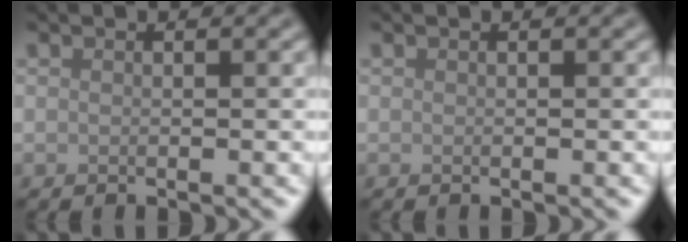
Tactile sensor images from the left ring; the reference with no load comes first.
{"total": 0.0}